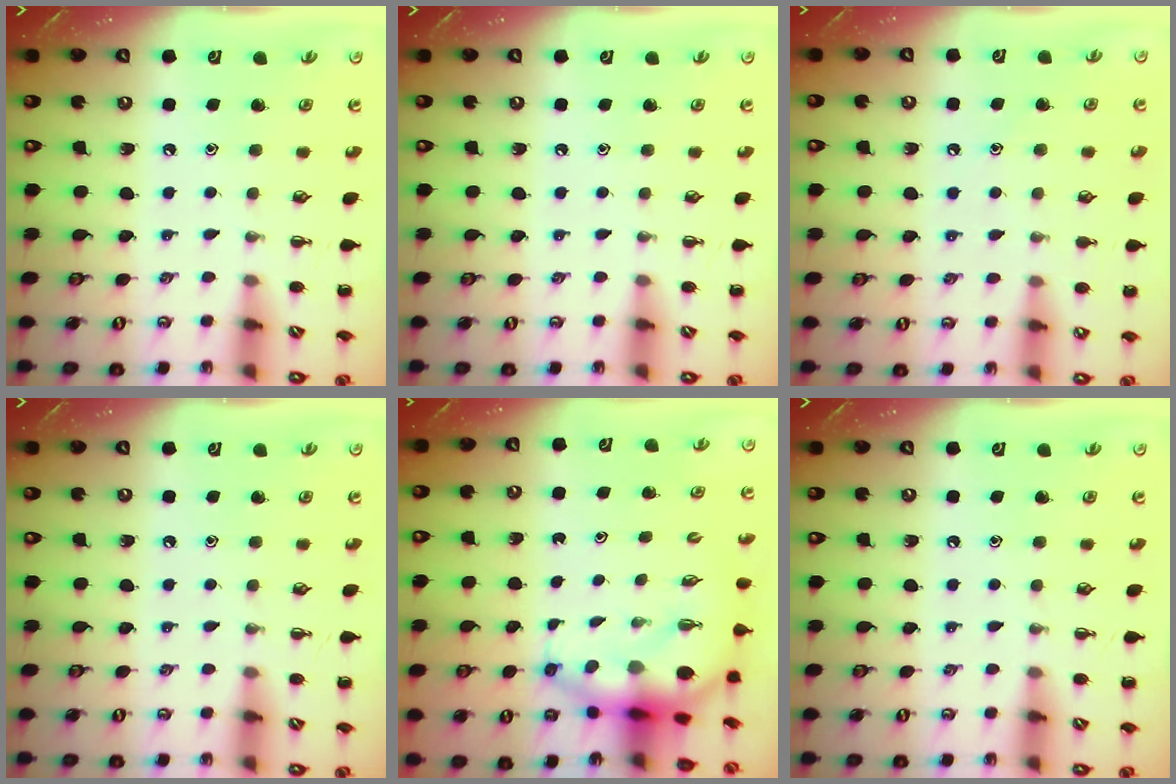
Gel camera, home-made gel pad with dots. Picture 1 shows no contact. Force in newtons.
{"total": 0.0}
{"total": 8.2, "press": 7.8, "slide": 2.4}
{"total": 0.0}
{"total": 7.4, "press": 7.2, "slide": 1.9}
{"total": 0.0}